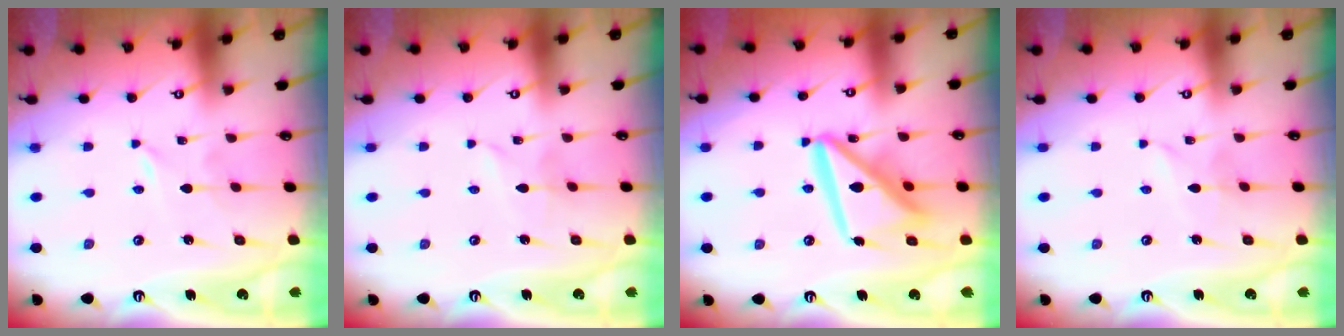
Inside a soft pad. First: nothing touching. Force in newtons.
{"total": 1.9, "press": 1.9, "slide": 0.2}
{"total": 16.0, "press": 15.9, "slide": 2.1}
{"total": 1.8, "press": 1.8, "slide": 0.2}